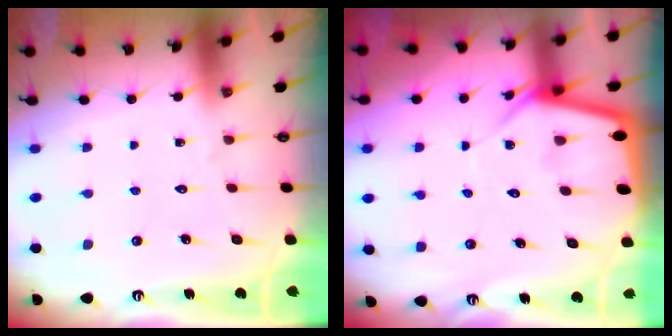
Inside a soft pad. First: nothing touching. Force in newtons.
{"total": 6.2, "press": 6.1, "slide": 0.6}